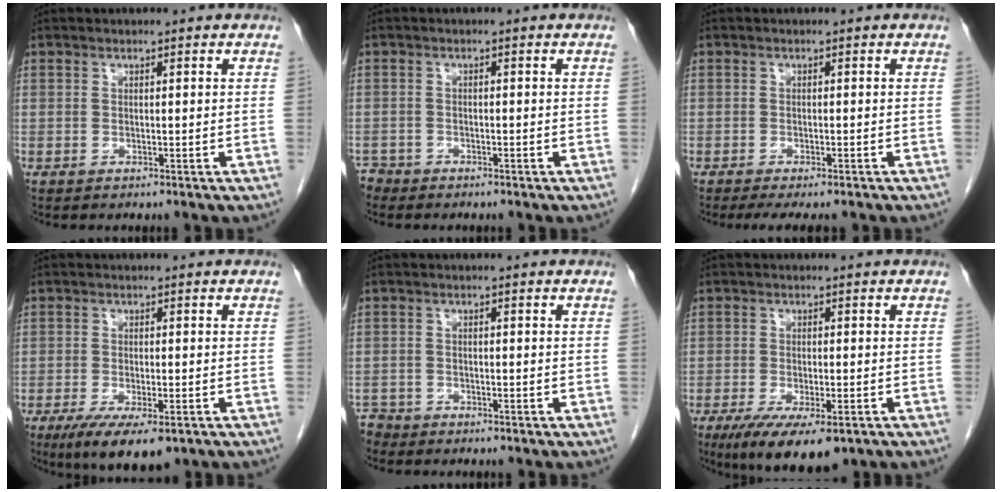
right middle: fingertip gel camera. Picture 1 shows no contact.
{"total": 1.9, "force": [-1.8, 0.7, -0.2], "torque": [0.005, -0.002, -0.034]}
{"total": 5.9, "force": [-4.9, 1.2, 3.1], "torque": [-0.037, -0.010, -0.070]}
{"total": 8.8, "force": [-5.4, 2.5, 6.4], "torque": [-0.102, -0.020, -0.082]}
{"total": 2.4, "force": [-2.2, 0.7, -0.4], "torque": [0.008, -0.003, -0.042]}
{"total": 10.3, "force": [-6.5, 3.1, 7.4], "torque": [-0.117, -0.021, -0.099]}